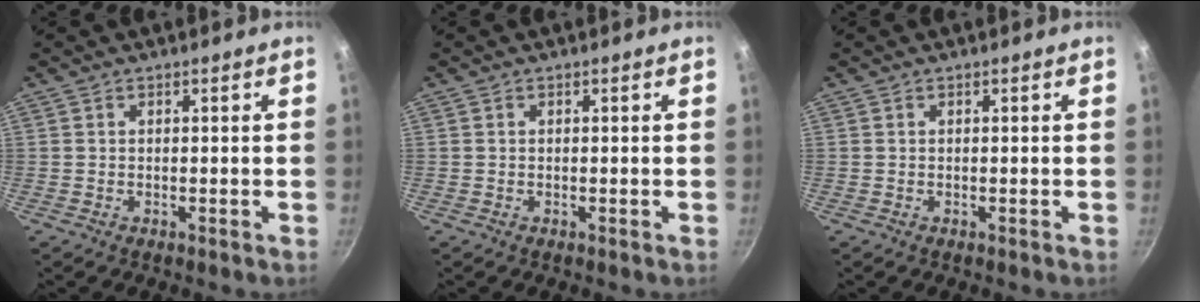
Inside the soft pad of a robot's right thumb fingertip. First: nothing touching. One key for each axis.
{"total": 0.0}
{"total": 0.0}